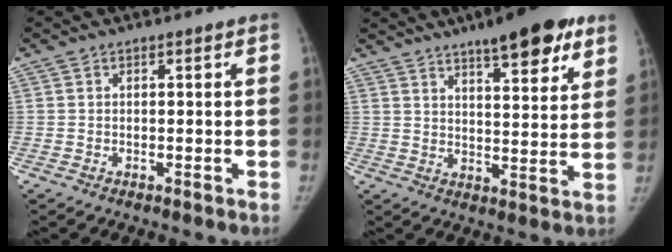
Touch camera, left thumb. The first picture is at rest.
{"total": 15.6, "force": [10.1, 4.4, 11.0], "torque": [-0.122, -0.040, 0.144]}